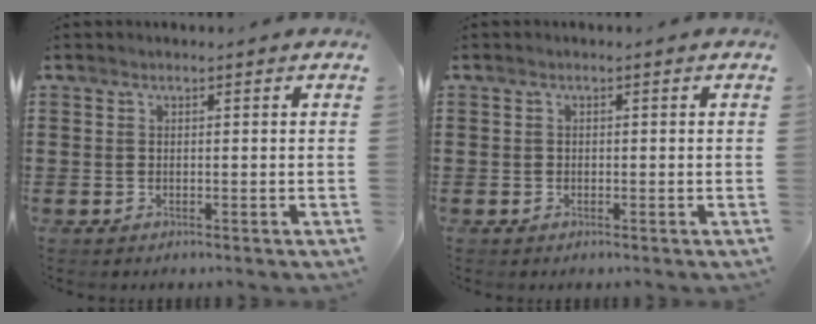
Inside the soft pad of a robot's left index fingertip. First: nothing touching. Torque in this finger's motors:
{"motor_torque": [-0.10, -0.04, -0.05, -0.01]}